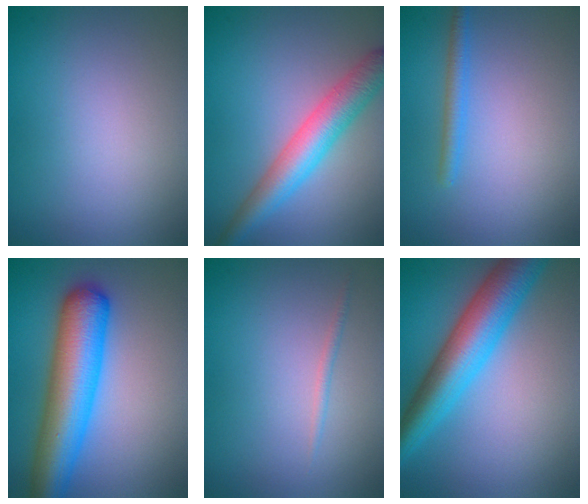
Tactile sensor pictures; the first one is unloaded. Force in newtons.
{"total": 5.2, "press": 5.2, "slide": 0.1}
{"total": 1.6, "press": 1.6, "slide": 0.0}
{"total": 8.4, "press": 8.4, "slide": 0.3}
{"total": 0.6, "press": 0.6, "slide": 0.0}
{"total": 7.5, "press": 7.5, "slide": 0.1}